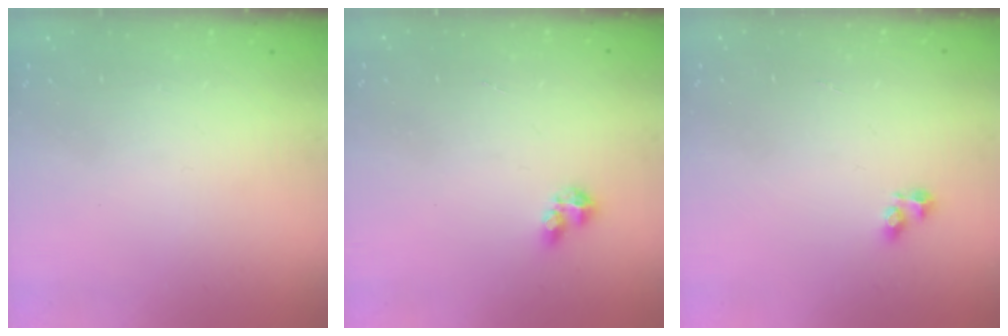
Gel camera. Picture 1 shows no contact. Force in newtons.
{"total": 3.4, "press": 3.4, "slide": 0.5}
{"total": 2.6, "press": 2.6, "slide": 0.2}